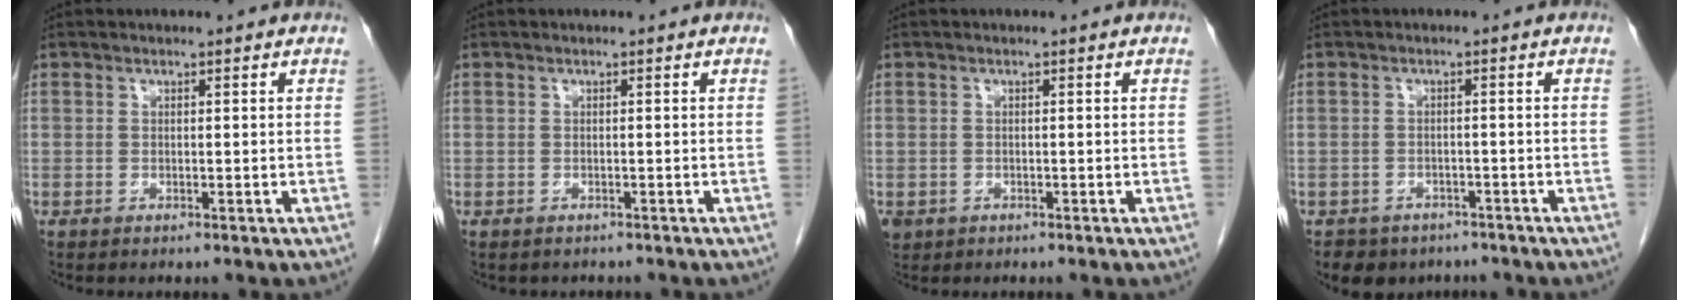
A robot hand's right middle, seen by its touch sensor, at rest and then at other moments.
{"total": 1.2, "force": [-1.1, 0.5, 0.1], "torque": [-0.015, -0.003, -0.014]}
{"total": 2.1, "force": [-1.0, 1.7, 0.6], "torque": [-0.015, 0.000, -0.012]}
{"total": 5.5, "force": [-4.3, 3.3, 0.8], "torque": [-0.015, 0.005, -0.056]}